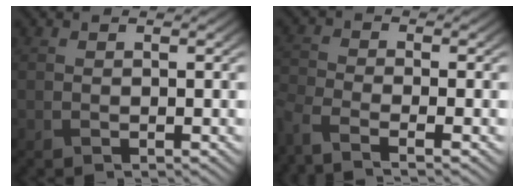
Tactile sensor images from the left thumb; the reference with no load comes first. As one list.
[{"total": 5.0, "force": [-3.9, 1.1, 2.9], "torque": [-0.065, -0.012, -0.086]}]